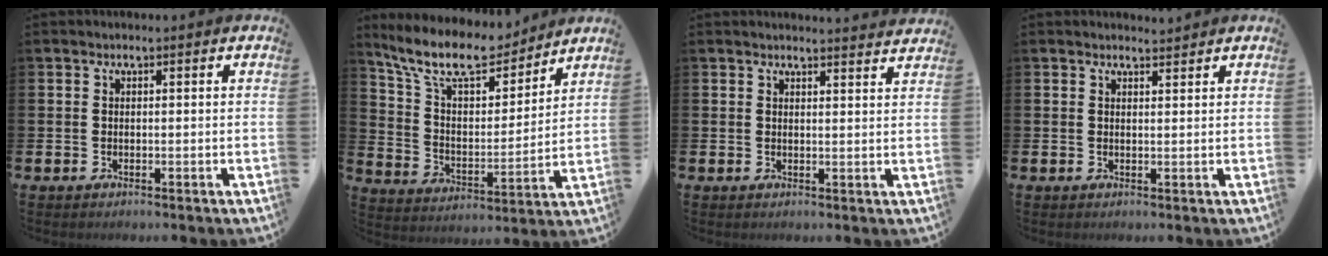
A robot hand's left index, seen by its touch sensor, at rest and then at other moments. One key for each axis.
{"total": 11.7, "fx": 10.3, "fy": 3.5, "fz": 4.4, "tx": -0.122, "ty": -0.065, "tz": 0.182}
{"total": 2.4, "fx": 2.4, "fy": -0.1, "fz": -0.2, "tx": 0.011, "ty": -0.019, "tz": 0.041}
{"total": 1.8, "fx": 1.8, "fy": 0.2, "fz": -0.1, "tx": 0.016, "ty": -0.014, "tz": 0.029}